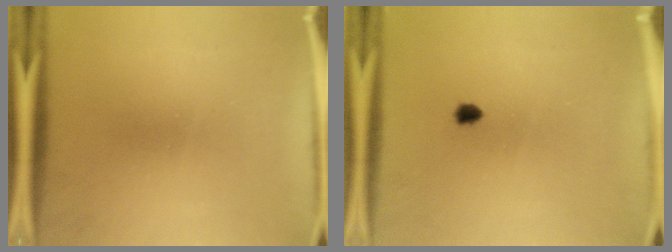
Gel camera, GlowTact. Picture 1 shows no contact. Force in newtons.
{"total": 1.1}